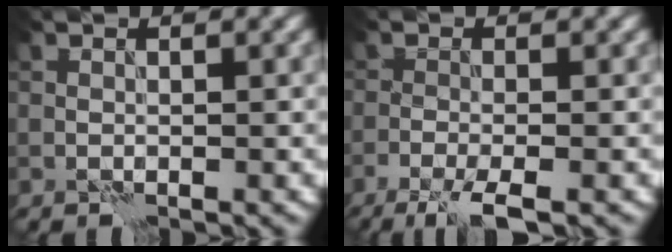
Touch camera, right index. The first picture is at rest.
{"total": 4.3, "force": [-2.7, 0.8, 3.2], "torque": [-0.056, -0.001, -0.055]}